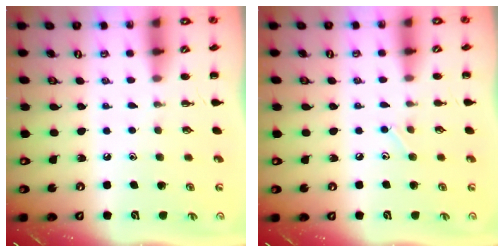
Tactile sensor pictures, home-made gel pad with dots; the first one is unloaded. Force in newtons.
{"total": 4.9, "press": 4.7, "slide": 1.5}